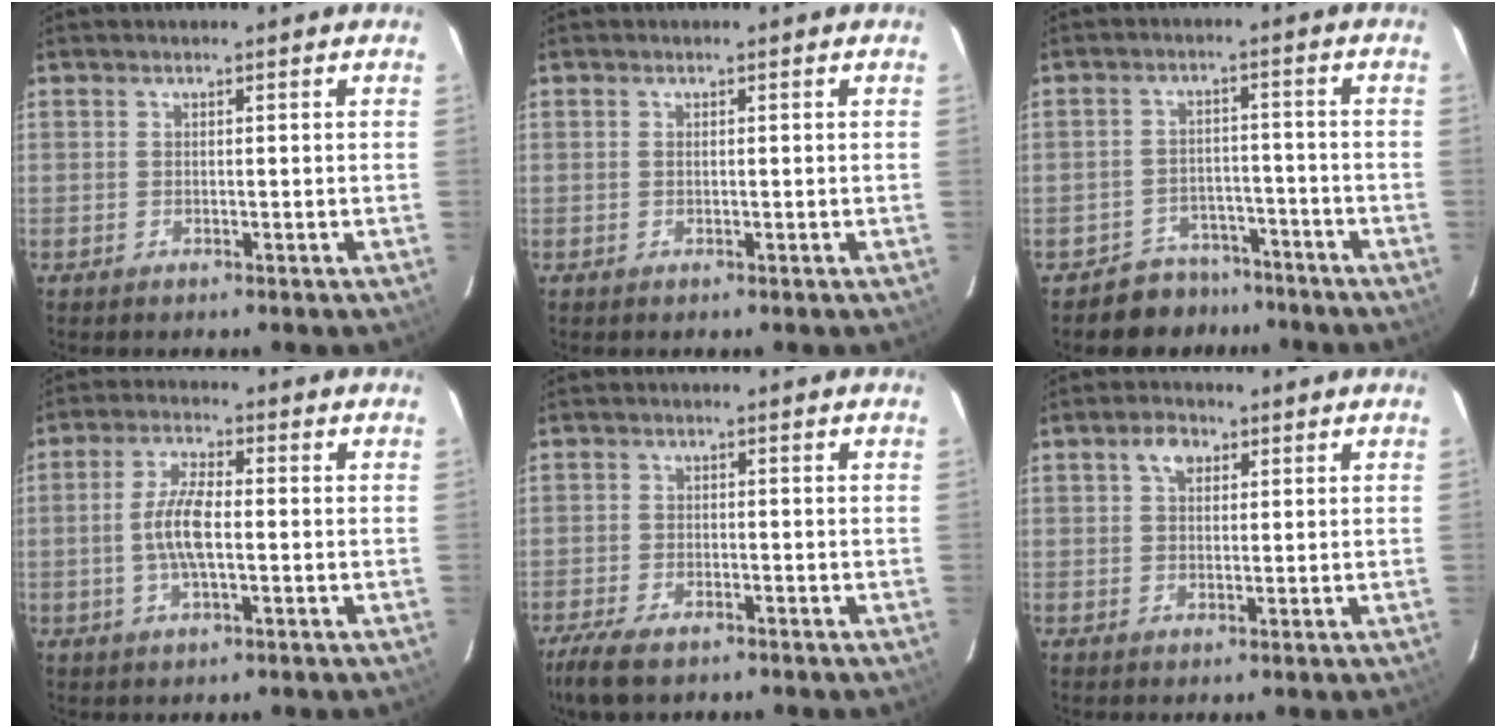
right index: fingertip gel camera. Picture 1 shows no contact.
{"total": 0.0}
{"total": 7.0, "force": [-5.7, 4.2, 0.1], "torque": [-0.010, 0.029, -0.079]}
{"total": 6.6, "force": [-0.9, 1.8, 6.2], "torque": [-0.128, 0.006, -0.020]}
{"total": 7.0, "force": [-5.3, 2.5, 3.8], "torque": [-0.109, -0.021, -0.100]}
{"total": 3.5, "force": [1.5, 2.4, 2.2], "torque": [-0.034, 0.012, 0.025]}